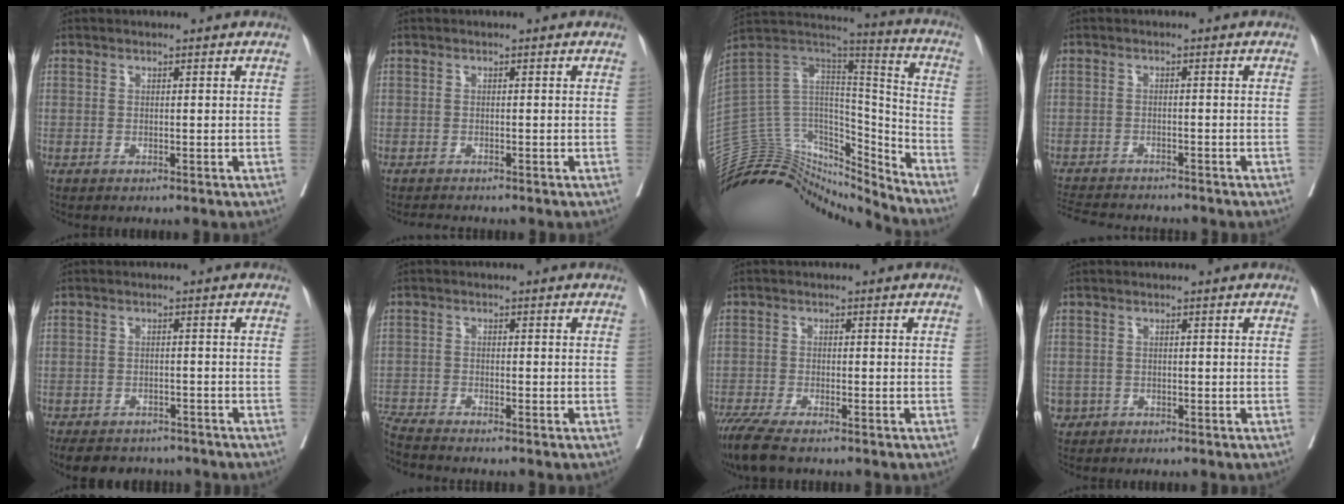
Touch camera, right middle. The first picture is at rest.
{"total": 1.8, "force": [-1.8, 0.2, 0.4], "torque": [-0.009, -0.006, -0.027]}
{"total": 24.6, "force": [-22.8, 7.2, 5.9], "torque": [-0.148, 0.062, -0.375]}
{"total": 11.4, "force": [-10.4, 2.1, 4.0], "torque": [-0.083, -0.009, -0.151]}
{"total": 10.9, "force": [-9.5, 4.3, 3.4], "torque": [-0.067, -0.002, -0.120]}
{"total": 5.4, "force": [-5.1, -1.1, 1.5], "torque": [-0.033, -0.014, -0.096]}
{"total": 7.6, "force": [-6.0, 1.2, 4.5], "torque": [-0.083, -0.020, -0.105]}
{"total": 1.8, "force": [-0.7, 1.6, 0.3], "torque": [-0.006, 0.004, -0.009]}